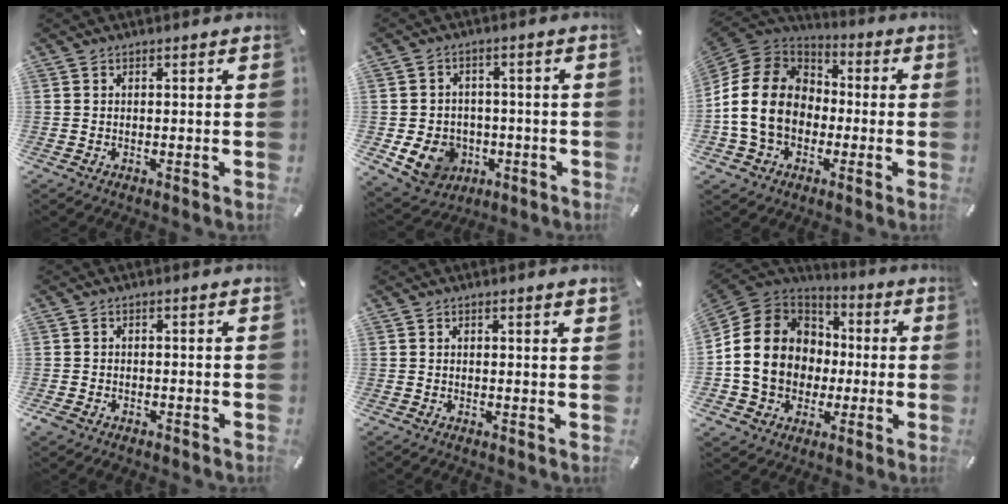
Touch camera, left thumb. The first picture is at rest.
{"total": 9.1, "force": [-2.7, 8.0, 3.4], "torque": [-0.077, 0.019, -0.047]}
{"total": 17.6, "force": [-2.9, 14.5, 9.6], "torque": [-0.209, 0.030, -0.057]}
{"total": 1.5, "force": [-1.0, 1.0, 0.5], "torque": [-0.007, 0.005, -0.020]}
{"total": 0.7, "force": [0.4, 0.1, 0.6], "torque": [-0.004, -0.004, 0.005]}
{"total": 17.5, "force": [-1.6, 15.2, 8.4], "torque": [-0.184, 0.018, -0.022]}